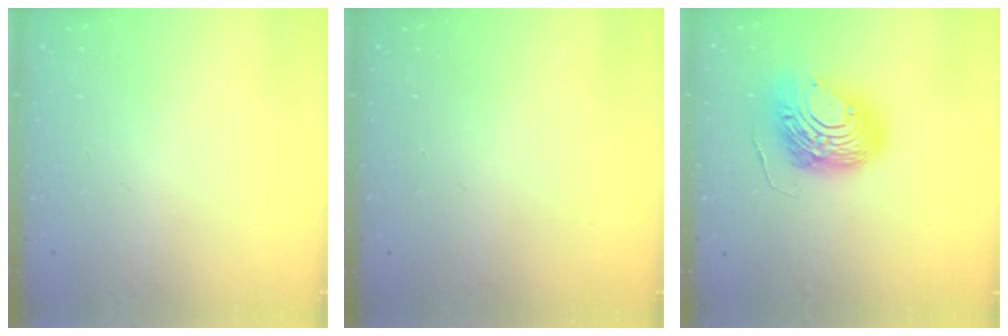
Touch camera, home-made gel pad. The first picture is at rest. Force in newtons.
{"total": 0.0}
{"total": 13.8, "press": 13.7, "slide": 1.3}